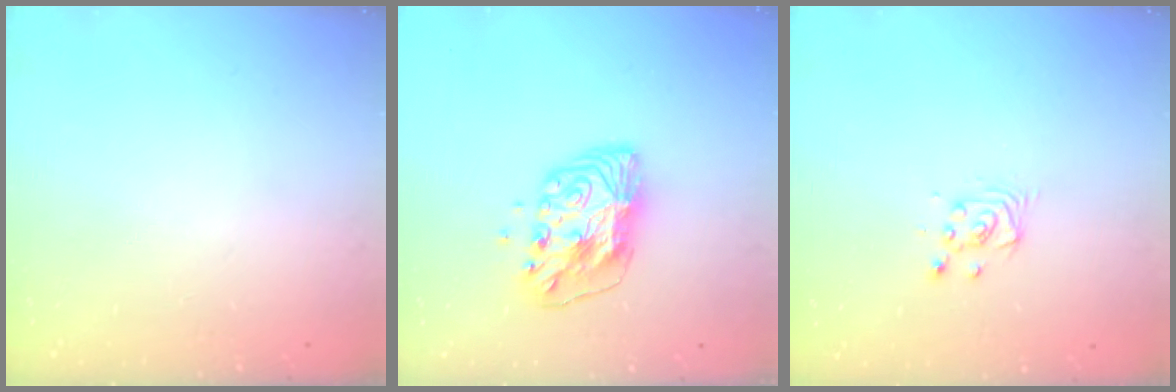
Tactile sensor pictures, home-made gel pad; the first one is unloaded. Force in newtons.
{"total": 10.2, "press": 10.2, "slide": 0.9}
{"total": 3.7, "press": 3.7, "slide": 0.3}